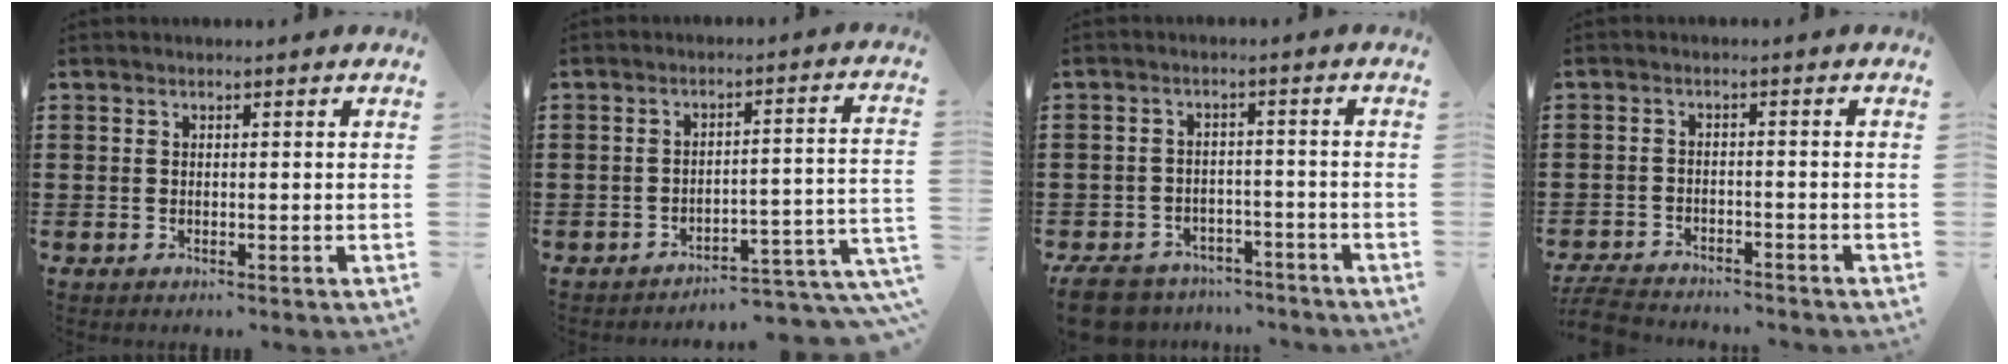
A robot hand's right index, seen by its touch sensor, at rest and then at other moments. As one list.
[{"total": 4.3, "force": [-4.0, 0.0, 1.6], "torque": [-0.030, -0.012, -0.084]}, {"total": 6.1, "force": [-5.7, 1.7, 1.4], "torque": [-0.037, 0.012, -0.112]}, {"total": 4.1, "force": [-4.1, 0.5, 0.6], "torque": [-0.024, -0.001, -0.088]}]